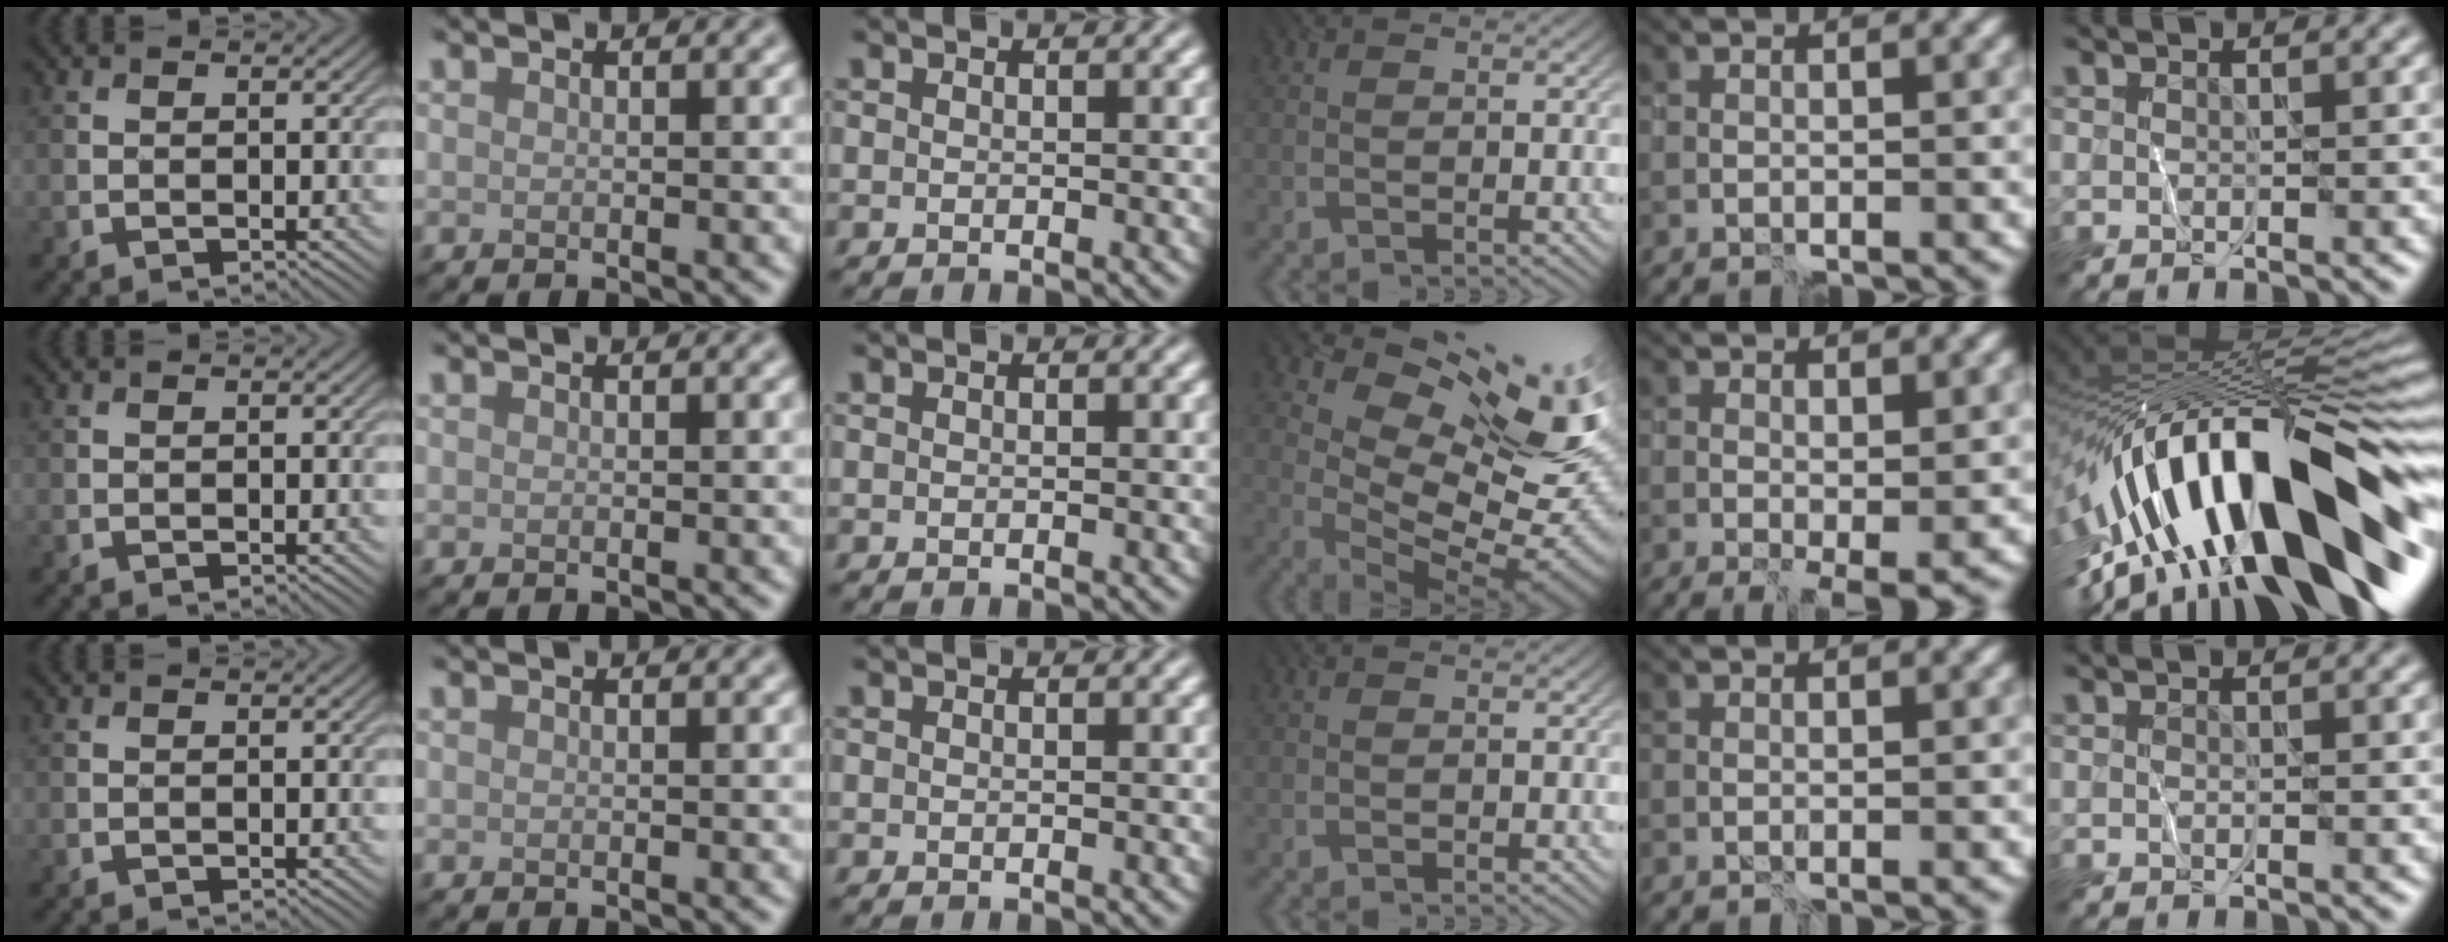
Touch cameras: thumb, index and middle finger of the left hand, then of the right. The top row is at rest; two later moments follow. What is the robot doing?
{"motion": "wrap", "object": "plastic wrap"}